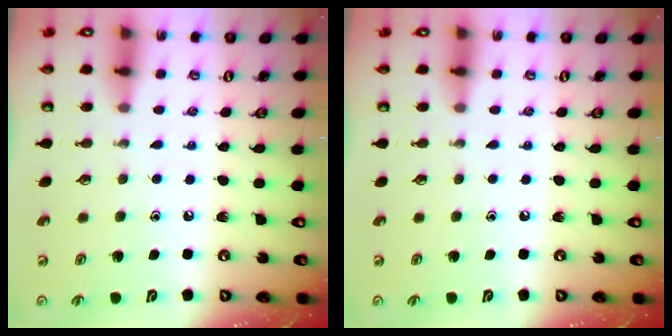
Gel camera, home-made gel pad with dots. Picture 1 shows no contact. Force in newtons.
{"total": 0.0}